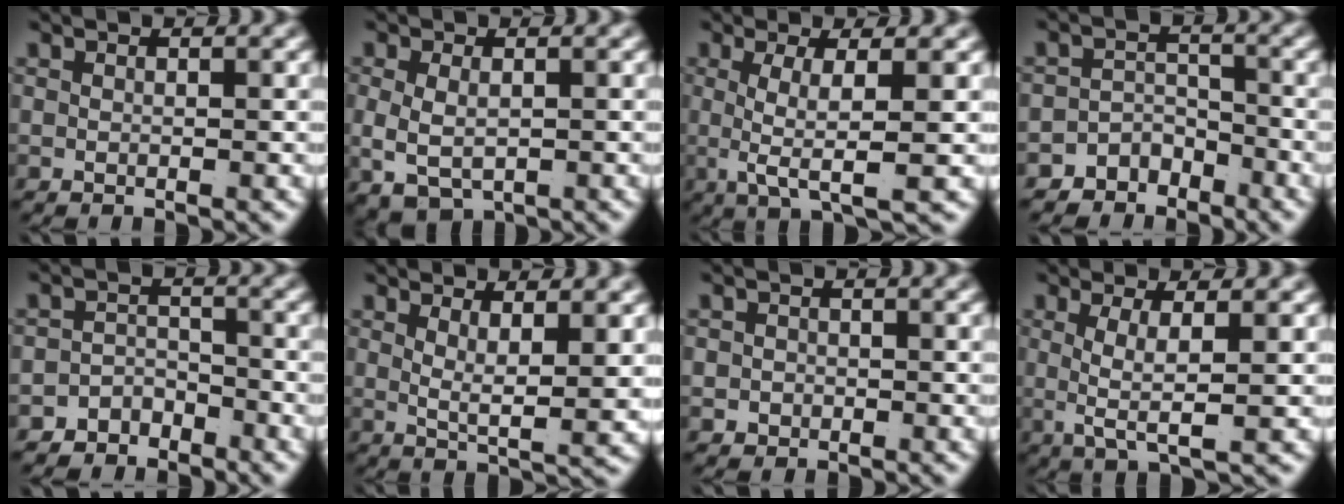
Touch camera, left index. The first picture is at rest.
{"total": 4.4, "force": [-0.5, 3.2, 3.0], "torque": [-0.070, -0.022, 0.010]}
{"total": 4.4, "force": [-0.2, 0.2, 4.4], "torque": [-0.081, -0.017, 0.009]}
{"total": 5.2, "force": [-3.9, 3.3, 1.1], "torque": [-0.011, -0.011, -0.071]}
{"total": 4.3, "force": [-3.4, 2.5, 0.6], "torque": [-0.004, -0.011, -0.061]}
{"total": 3.4, "force": [1.1, 0.2, 3.2], "torque": [-0.056, -0.018, 0.026]}
{"total": 1.6, "force": [-0.8, 1.4, 0.2], "torque": [-0.011, -0.016, -0.008]}
{"total": 3.7, "force": [0.3, 0.2, 3.7], "torque": [-0.069, -0.016, 0.016]}